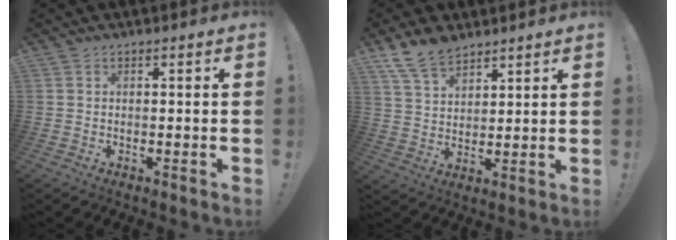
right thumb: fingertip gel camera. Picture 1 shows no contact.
{"total": 9.8, "force": [7.7, 4.7, 3.8], "torque": [-0.076, -0.042, 0.149]}